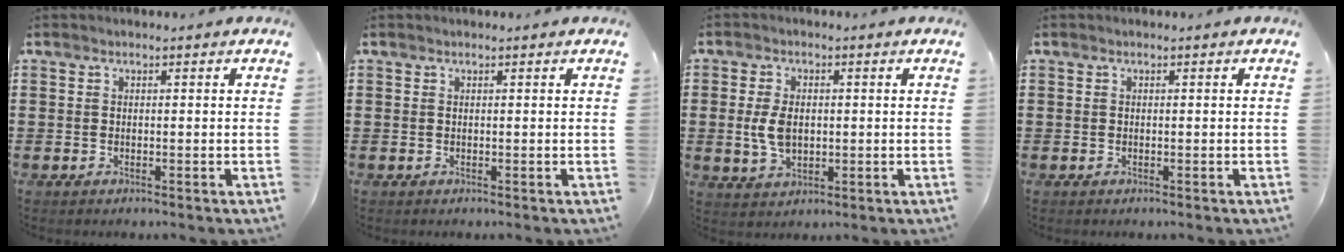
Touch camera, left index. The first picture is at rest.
{"total": 0.0}
{"total": 5.1, "force": [0.1, 3.2, 4.0], "torque": [-0.102, 0.002, -0.004]}
{"total": 0.0}